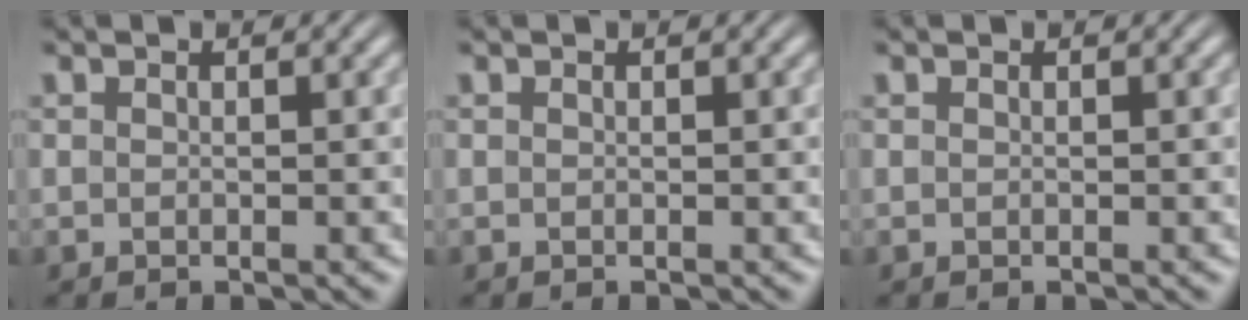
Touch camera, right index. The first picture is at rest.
{"total": 0.0}
{"total": 0.0}